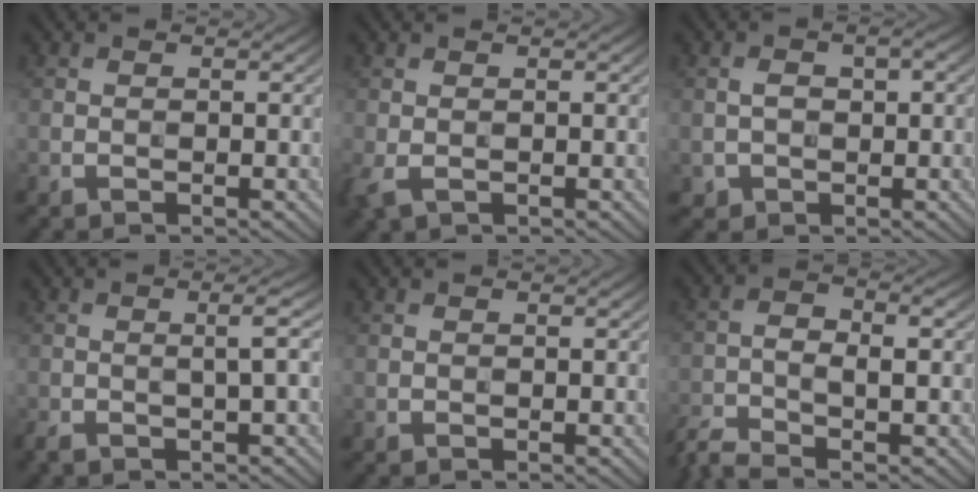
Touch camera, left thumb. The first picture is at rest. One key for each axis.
{"total": 2.2, "fx": -0.6, "fy": 1.2, "fz": 1.7, "tx": -0.054, "ty": -0.007, "tz": -0.014}
{"total": 3.5, "fx": 0.0, "fy": 2.4, "fz": 2.5, "tx": -0.053, "ty": -0.002, "tz": 0.002}
{"total": 3.0, "fx": -0.3, "fy": 0.5, "fz": 2.9, "tx": -0.040, "ty": 0.011, "tz": -0.017}
{"total": 0.0}
{"total": 5.7, "fx": -3.4, "fy": 1.4, "fz": 4.3, "tx": -0.086, "ty": -0.010, "tz": -0.075}